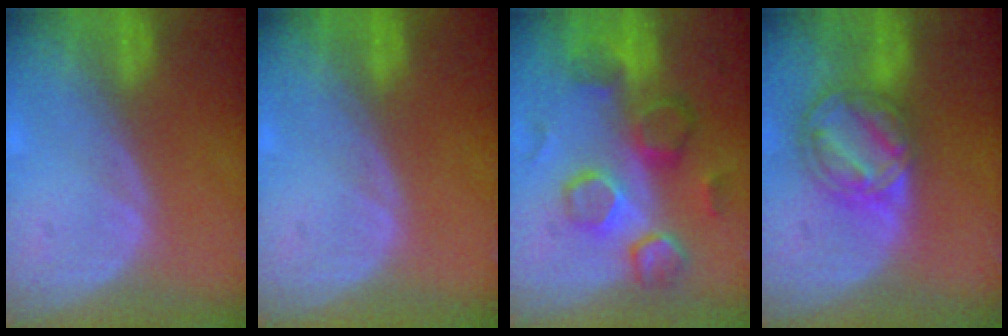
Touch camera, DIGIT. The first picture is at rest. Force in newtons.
{"total": 0.0}
{"total": 10.2, "press": 9.1, "slide": 4.6}
{"total": 8.5, "press": 7.2, "slide": 4.6}